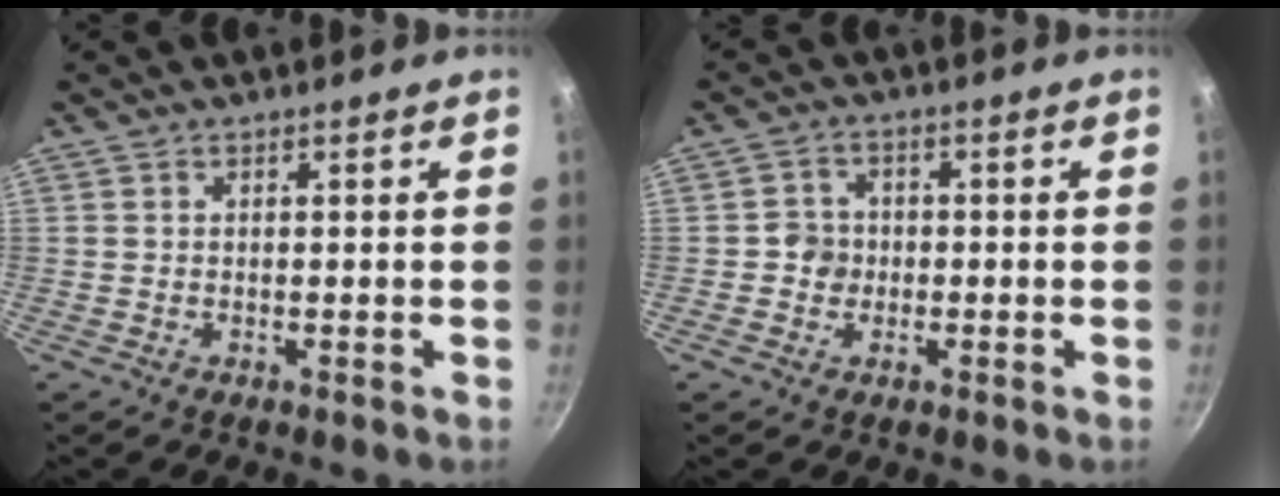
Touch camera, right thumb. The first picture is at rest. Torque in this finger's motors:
{"motor_torque": [-0.15, 1.08, -0.22, 0.16, 0.08]}